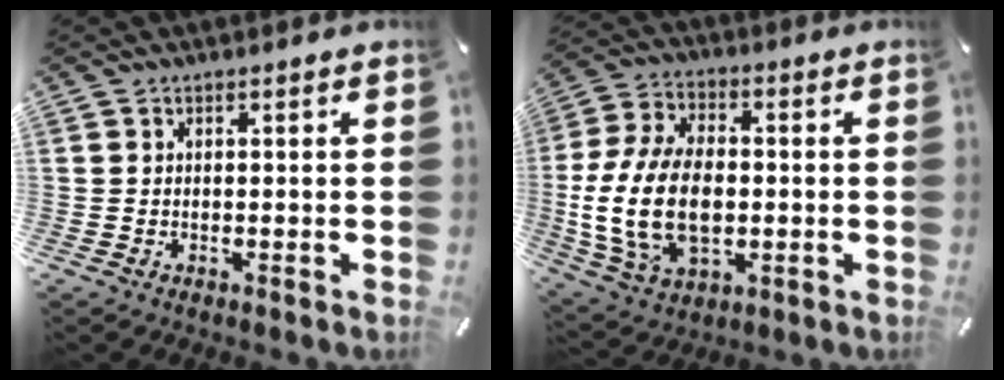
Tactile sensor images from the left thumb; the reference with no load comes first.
{"total": 18.4, "force": [-2.1, 12.3, 13.5], "torque": [-0.301, 0.003, -0.036]}